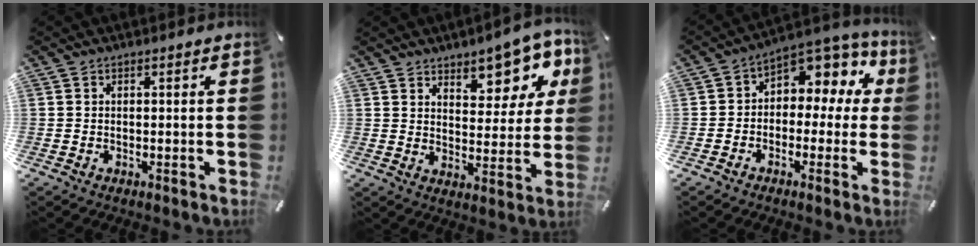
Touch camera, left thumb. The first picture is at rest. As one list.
[{"total": 11.3, "force": [8.2, 5.7, 5.3], "torque": [-0.047, -0.070, 0.140]}, {"total": 7.4, "force": [2.2, 5.7, 4.2], "torque": [-0.062, -0.023, 0.037]}]